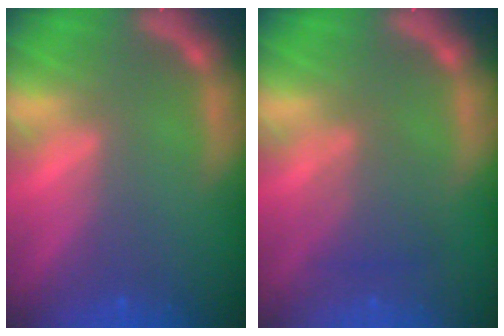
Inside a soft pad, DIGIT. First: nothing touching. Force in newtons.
{"total": 3.0}